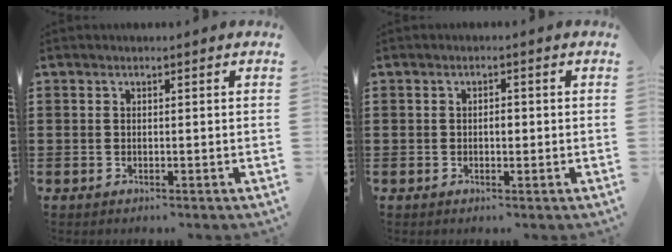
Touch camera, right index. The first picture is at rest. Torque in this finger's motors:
{"motor_torque": [0.38, -0.24, 0.02, 0.04]}